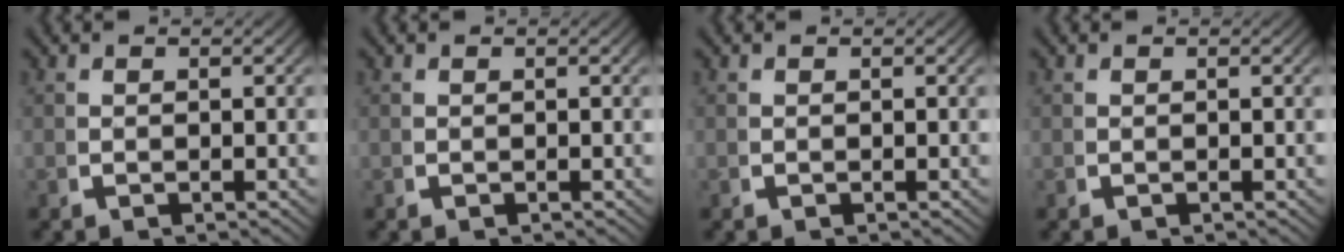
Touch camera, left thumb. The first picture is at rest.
{"total": 0.0}
{"total": 0.0}
{"total": 0.0}